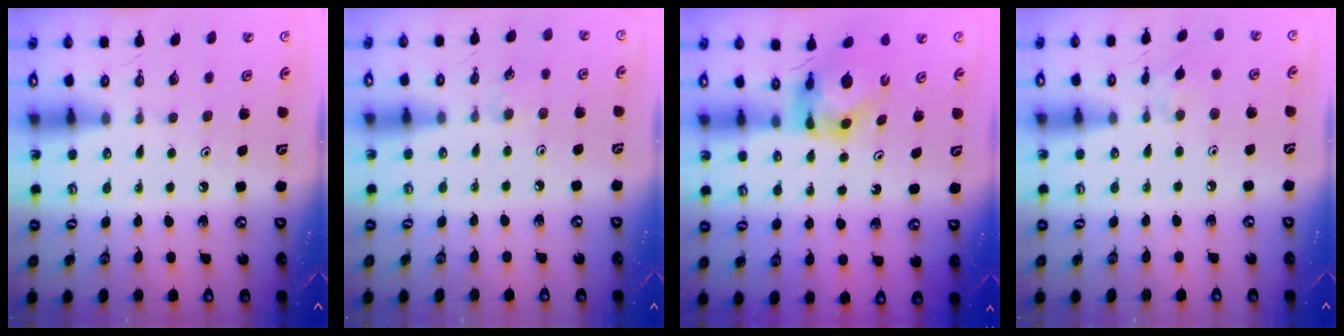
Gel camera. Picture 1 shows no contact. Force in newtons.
{"total": 4.3, "press": 4.3, "slide": 0.6}
{"total": 5.0, "press": 4.9, "slide": 0.4}
{"total": 2.4, "press": 2.4, "slide": 0.5}